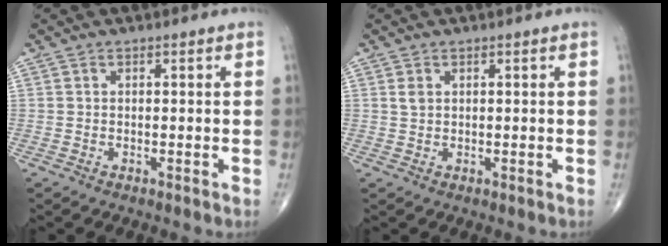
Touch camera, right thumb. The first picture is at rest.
{"total": 1.4, "force": [0.5, 0.9, 0.9], "torque": [-0.016, 0.001, 0.014]}